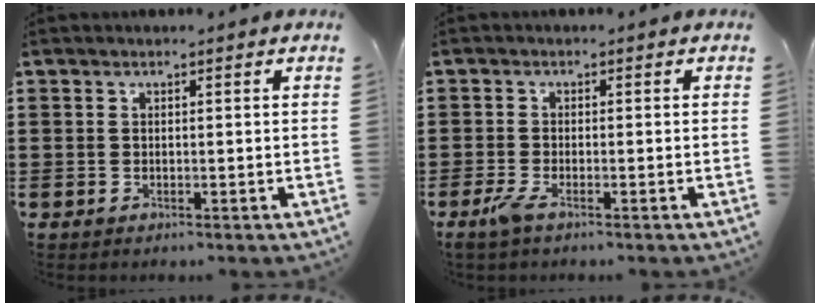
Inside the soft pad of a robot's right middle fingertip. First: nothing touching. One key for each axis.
{"total": 2.2, "fx": -1.0, "fy": 0.4, "fz": 1.9, "tx": -0.047, "ty": -0.009, "tz": -0.023}